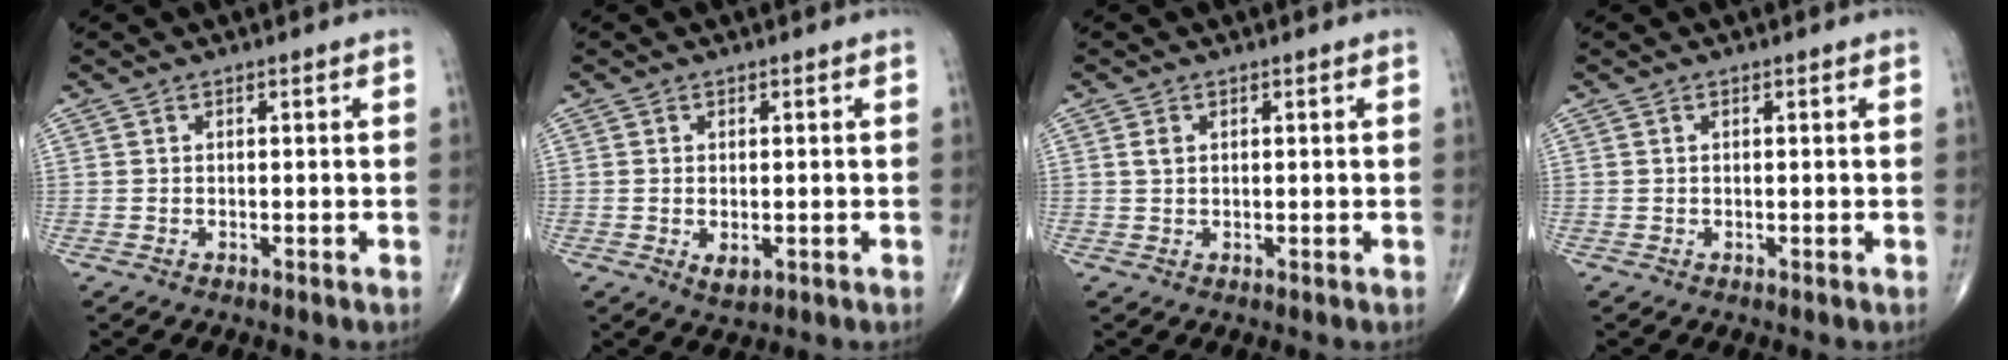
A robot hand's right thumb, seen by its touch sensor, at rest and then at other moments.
{"total": 2.5, "force": [-0.6, 1.4, 2.0], "torque": [-0.033, -0.004, -0.006]}
{"total": 1.3, "force": [0.4, 0.9, 0.9], "torque": [-0.016, 0.001, 0.009]}
{"total": 0.0}